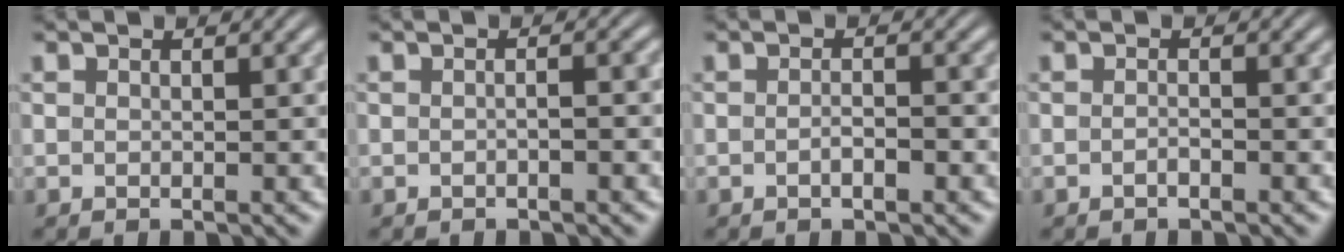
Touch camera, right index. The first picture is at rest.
{"total": 0.7, "force": [-0.3, 0.0, 0.6], "torque": [0.002, 0.009, -0.011]}
{"total": 1.3, "force": [-0.9, 0.3, 1.0], "torque": [-0.007, 0.003, -0.019]}
{"total": 0.7, "force": [-0.7, -0.1, 0.2], "torque": [0.004, 0.003, -0.016]}